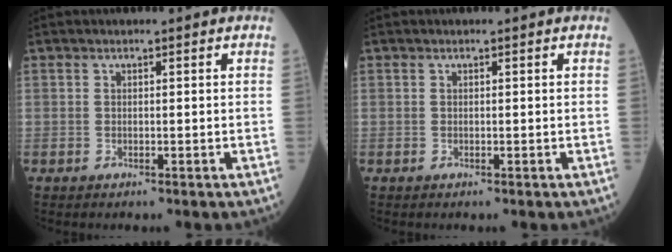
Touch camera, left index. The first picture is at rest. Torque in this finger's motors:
{"motor_torque": [0.01, 0.00, 0.00, 0.00]}